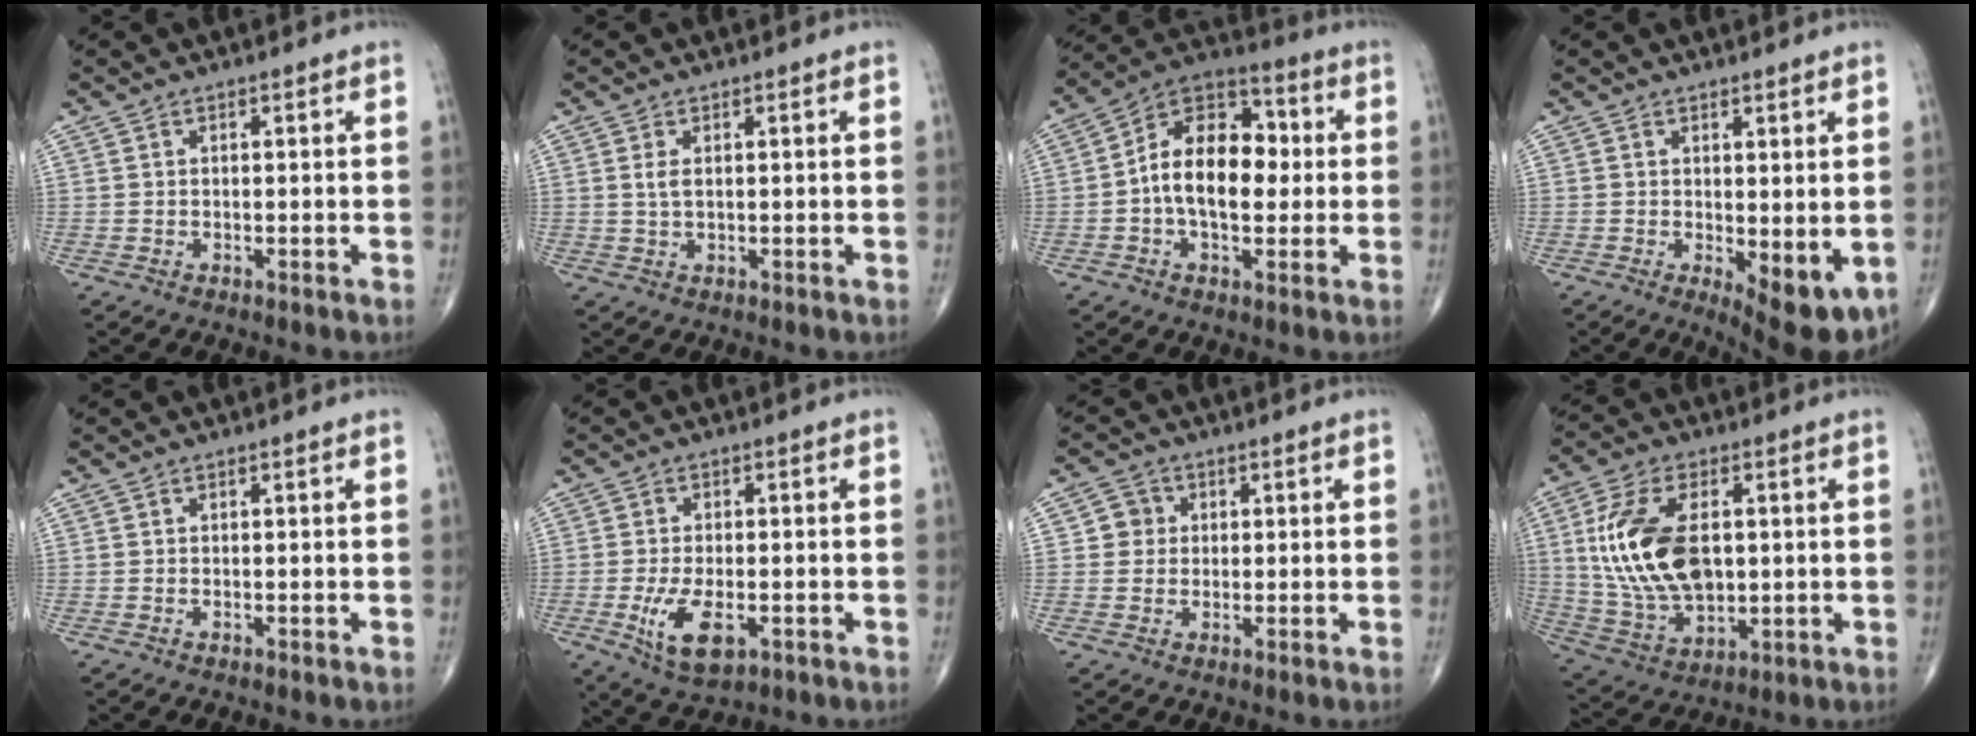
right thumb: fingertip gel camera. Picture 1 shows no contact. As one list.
[{"total": 2.0, "force": [0.5, 0.9, 1.6], "torque": [-0.036, 0.001, 0.015]}, {"total": 15.2, "force": [-0.1, 9.3, 12.1], "torque": [-0.174, 0.034, -0.012]}, {"total": 8.6, "force": [-1.5, 3.4, 7.8], "torque": [-0.094, -0.022, -0.009]}, {"total": 0.0}, {"total": 8.2, "force": [-2.5, 3.9, 6.7], "torque": [-0.126, -0.007, -0.035]}, {"total": 3.6, "force": [0.6, 3.5, 0.7], "torque": [0.014, 0.004, 0.003]}, {"total": 18.3, "force": [2.3, 10.6, 14.7], "torque": [-0.283, -0.008, 0.053]}]